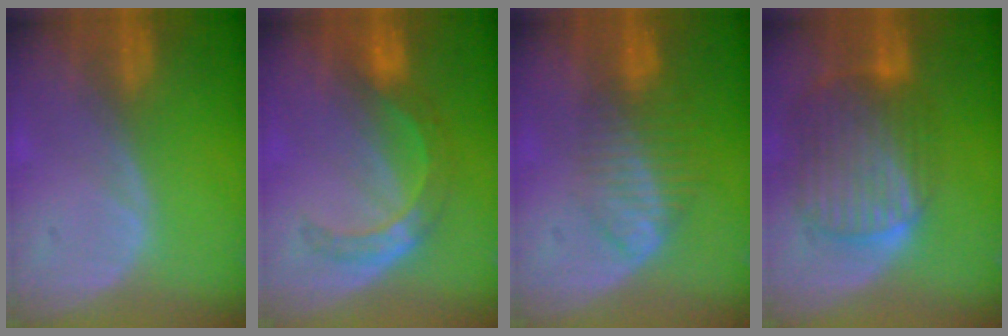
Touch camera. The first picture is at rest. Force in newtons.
{"total": 5.6, "press": 5.4, "slide": 1.6}
{"total": 6.6, "press": 5.6, "slide": 3.5}
{"total": 10.3, "press": 8.6, "slide": 5.6}